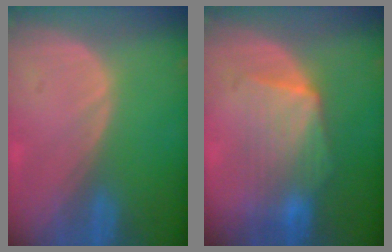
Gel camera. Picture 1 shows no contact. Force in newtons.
{"total": 7.5, "press": 7.4, "slide": 1.2}